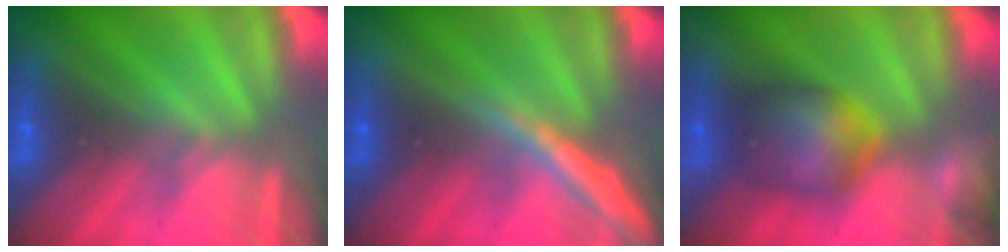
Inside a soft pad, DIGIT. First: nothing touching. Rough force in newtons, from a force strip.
{"total": 3.1}
{"total": 6.0}